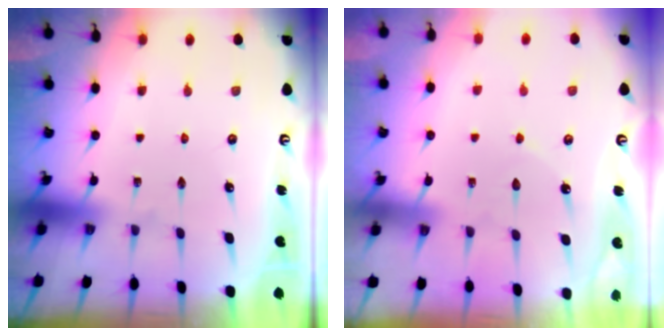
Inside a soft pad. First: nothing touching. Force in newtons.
{"total": 3.3, "press": 3.3, "slide": 0.3}